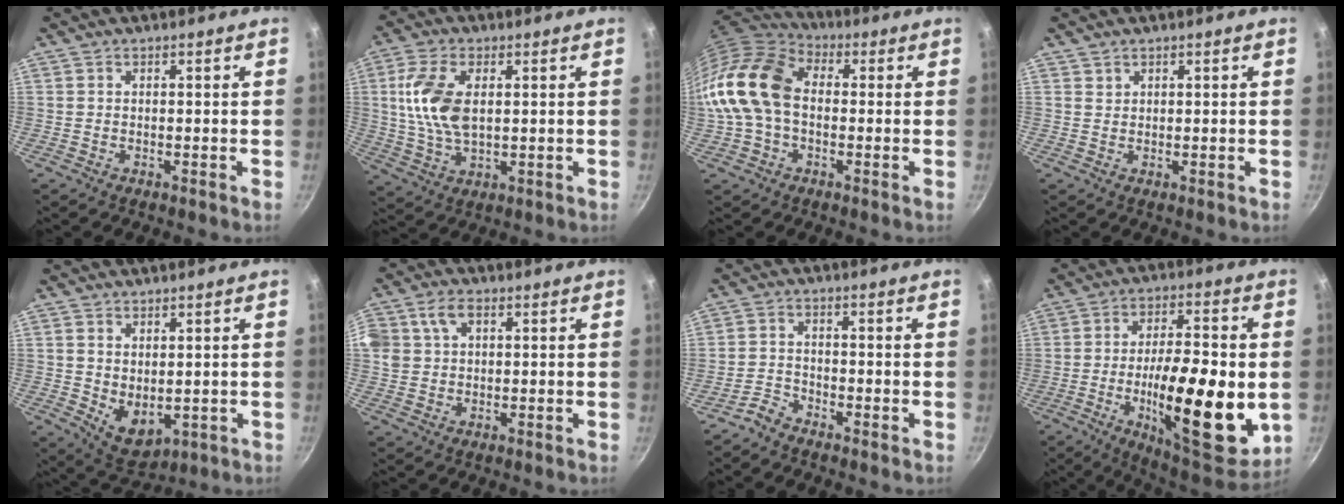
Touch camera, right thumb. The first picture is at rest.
{"total": 11.0, "force": [1.9, 6.0, 9.0], "torque": [-0.177, -0.003, 0.037]}
{"total": 16.8, "force": [-0.6, 11.9, 11.8], "torque": [-0.213, 0.040, -0.028]}
{"total": 0.9, "force": [0.7, 0.5, 0.1], "torque": [0.004, 0.000, 0.015]}
{"total": 6.6, "force": [1.0, 4.3, 4.9], "torque": [-0.065, -0.024, 0.035]}
{"total": 7.4, "force": [2.3, 5.3, 4.6], "torque": [-0.085, 0.013, 0.038]}
{"total": 2.9, "force": [-2.6, 1.0, 0.6], "torque": [-0.015, 0.024, -0.058]}
{"total": 23.6, "force": [-4.1, 8.5, 21.6], "torque": [-0.307, 0.002, -0.060]}